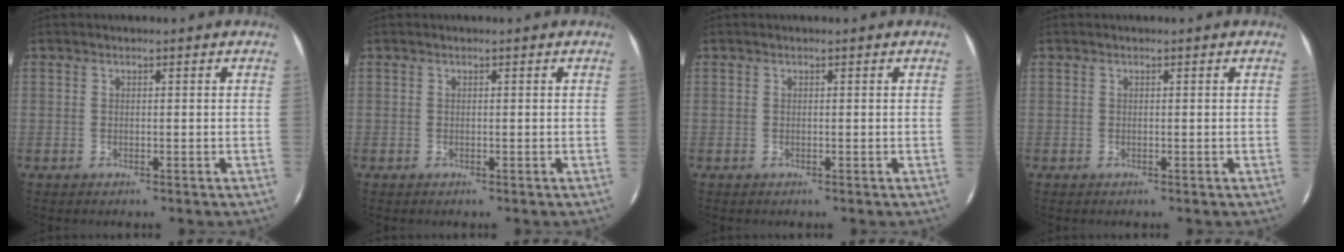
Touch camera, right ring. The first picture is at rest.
{"total": 0.0}
{"total": 0.0}
{"total": 0.0}